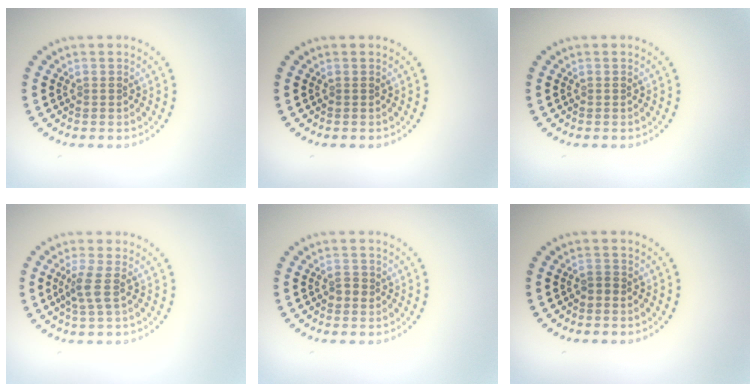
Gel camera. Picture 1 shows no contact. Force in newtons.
{"total": 0.0}
{"total": 0.0}
{"total": 2.0, "press": 1.5, "slide": 1.3}
{"total": 1.2, "press": 1.1, "slide": 0.2}
{"total": 0.8, "press": 0.7, "slide": 0.4}